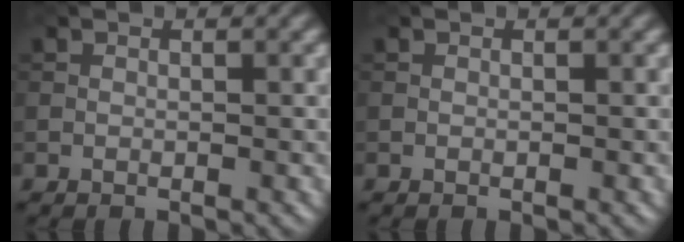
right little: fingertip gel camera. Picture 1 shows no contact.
{"total": 0.0}